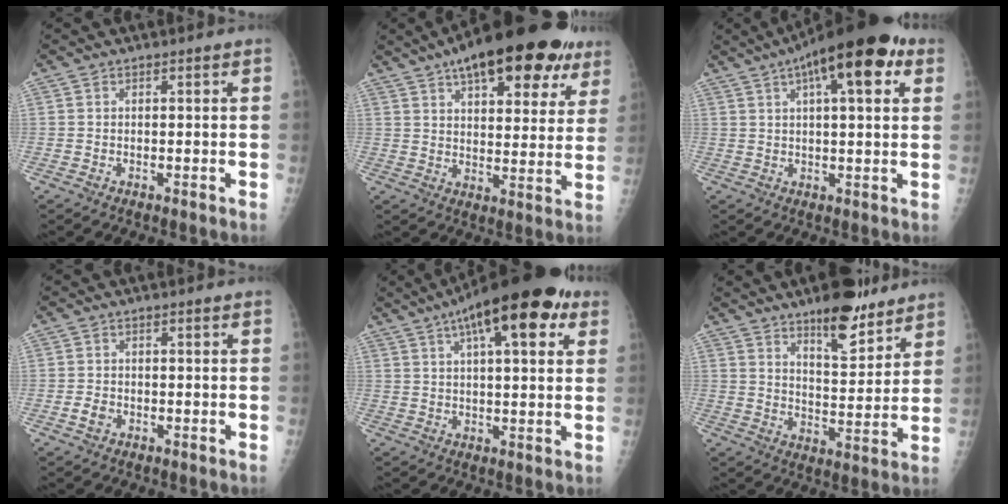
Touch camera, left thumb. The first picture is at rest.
{"total": 23.5, "force": [13.5, 9.8, 16.6], "torque": [-0.209, -0.012, 0.191]}
{"total": 16.2, "force": [7.3, 5.3, 13.4], "torque": [-0.183, 0.010, 0.102]}
{"total": 1.9, "force": [-1.0, 1.4, 0.7], "torque": [-0.010, 0.007, -0.018]}
{"total": 18.0, "force": [8.8, 6.0, 14.5], "torque": [-0.202, 0.004, 0.128]}
{"total": 12.5, "force": [9.0, 4.1, 7.6], "torque": [-0.086, -0.064, 0.142]}